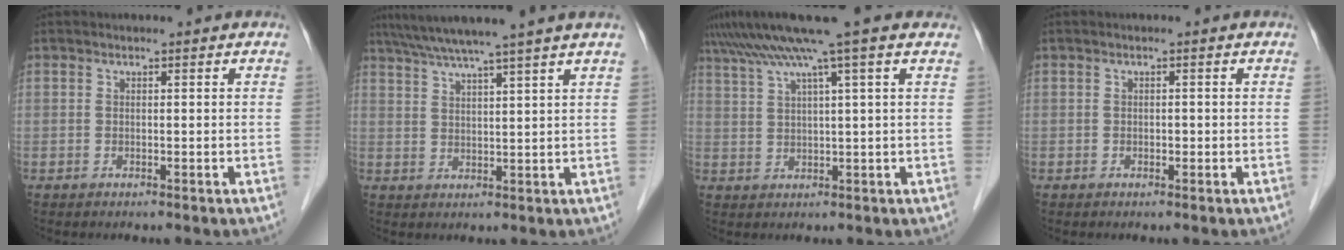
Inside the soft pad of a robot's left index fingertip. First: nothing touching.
{"total": 10.4, "force": [8.6, -1.9, 5.6], "torque": [-0.093, 0.019, 0.124]}
{"total": 9.4, "force": [6.7, -1.6, 6.4], "torque": [-0.114, 0.032, 0.103]}
{"total": 0.6, "force": [-0.3, 0.3, 0.4], "torque": [-0.006, 0.001, -0.007]}